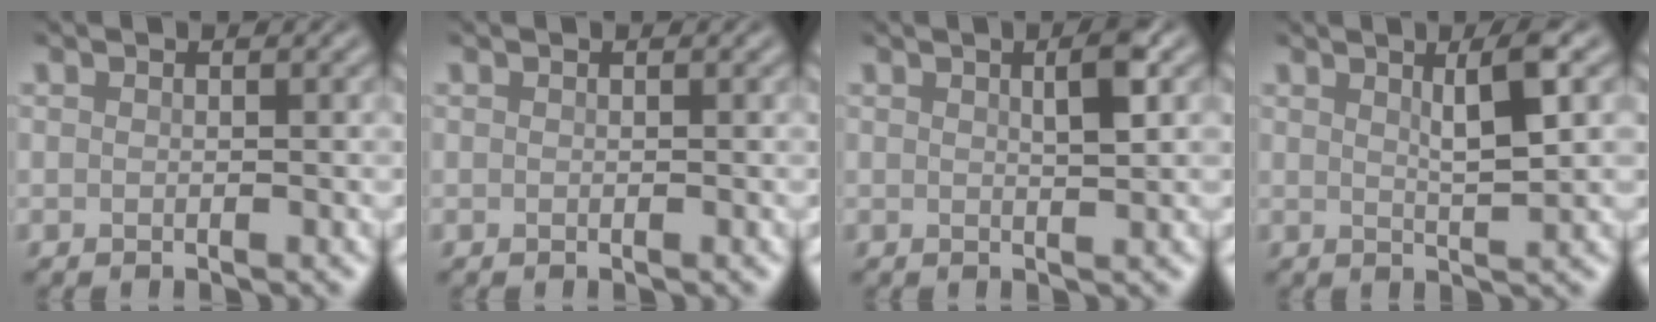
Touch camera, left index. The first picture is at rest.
{"total": 0.0}
{"total": 2.3, "force": [0.8, 0.5, 2.1], "torque": [-0.029, 0.007, 0.012]}
{"total": 3.6, "force": [1.4, 0.6, 3.2], "torque": [-0.050, 0.003, 0.024]}